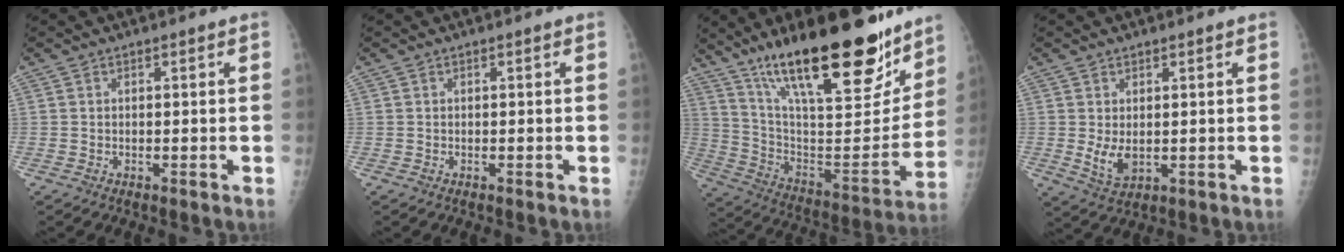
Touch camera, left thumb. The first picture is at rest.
{"total": 0.0}
{"total": 31.4, "force": [20.8, 9.2, 21.6], "torque": [-0.313, -0.071, 0.344]}
{"total": 4.3, "force": [0.4, 2.6, 3.3], "torque": [-0.056, -0.014, 0.018]}